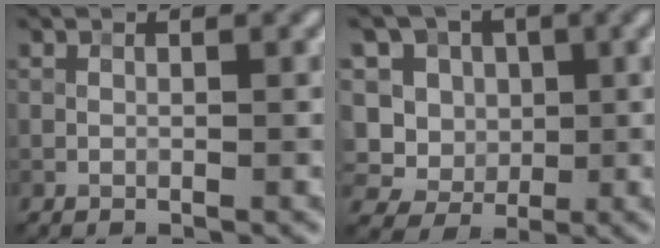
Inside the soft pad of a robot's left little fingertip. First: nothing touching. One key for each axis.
{"total": 9.9, "fx": 2.1, "fy": 8.7, "fz": 4.2, "tx": -0.098, "ty": 0.029, "tz": 0.016}